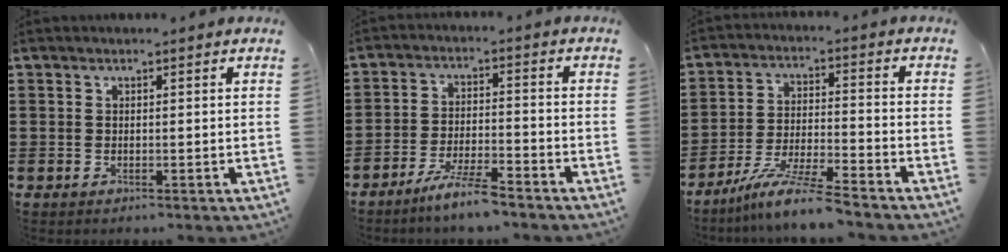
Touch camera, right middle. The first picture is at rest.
{"total": 5.9, "force": [-5.3, 0.6, 2.5], "torque": [-0.053, -0.001, -0.102]}
{"total": 8.5, "force": [-7.3, -0.4, 4.2], "torque": [-0.087, -0.010, -0.143]}